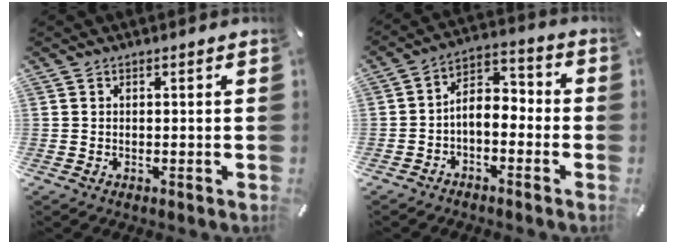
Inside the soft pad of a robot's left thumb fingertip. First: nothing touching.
{"total": 6.0, "force": [-2.5, 4.0, 3.7], "torque": [-0.076, 0.003, -0.051]}